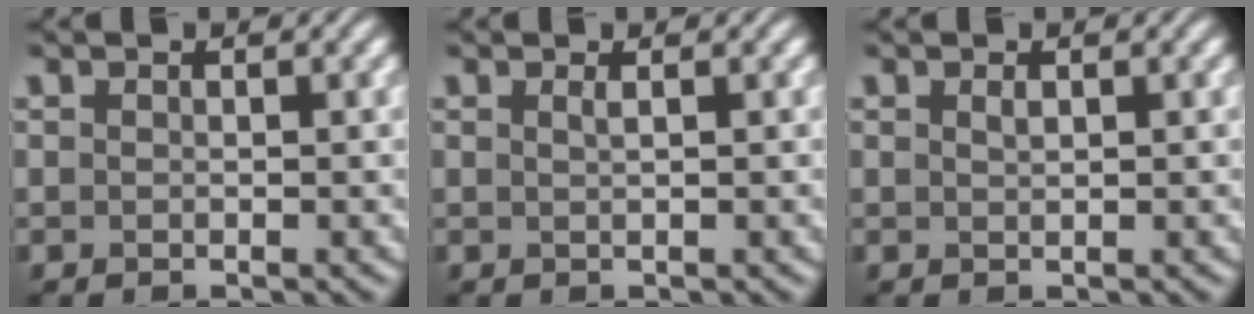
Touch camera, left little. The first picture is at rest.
{"total": 0.8, "force": [0.3, 0.3, 0.6], "torque": [-0.005, 0.002, 0.004]}
{"total": 0.6, "force": [0.4, 0.2, 0.4], "torque": [-0.009, 0.000, 0.008]}